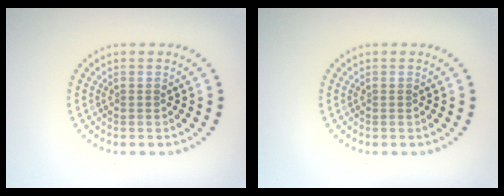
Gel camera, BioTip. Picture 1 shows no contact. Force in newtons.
{"total": 0.0}